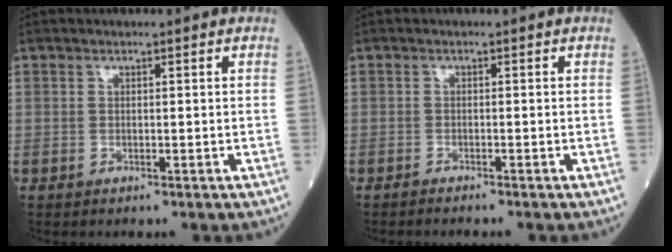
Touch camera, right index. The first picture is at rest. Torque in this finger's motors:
{"motor_torque": [-0.13, -0.15, 0.05, -0.02]}